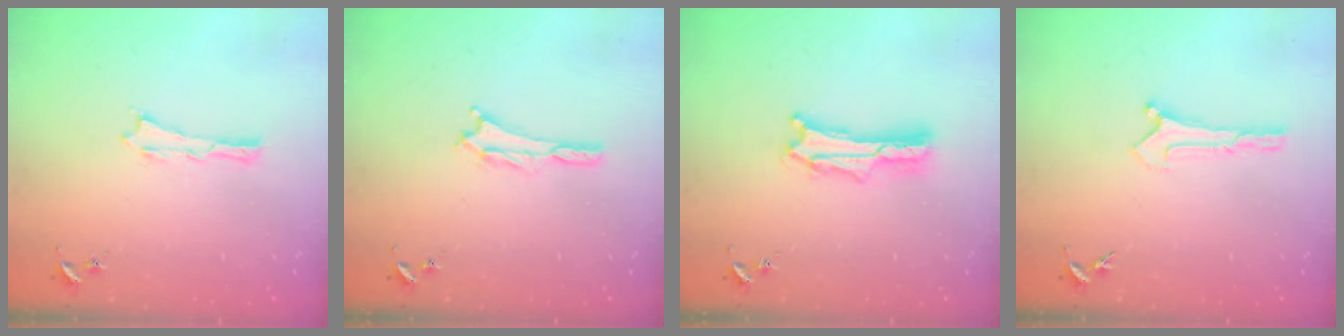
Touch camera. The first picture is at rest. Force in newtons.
{"total": 0.7, "press": 0.7, "slide": 0.2}
{"total": 2.1, "press": 2.1, "slide": 0.3}
{"total": 0.0}